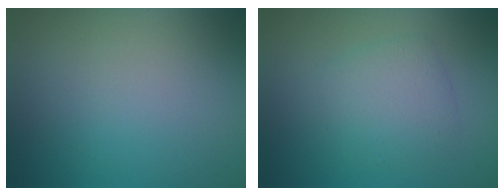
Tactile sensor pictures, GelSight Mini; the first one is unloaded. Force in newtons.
{"total": 2.9, "press": 2.9, "slide": 0.1}